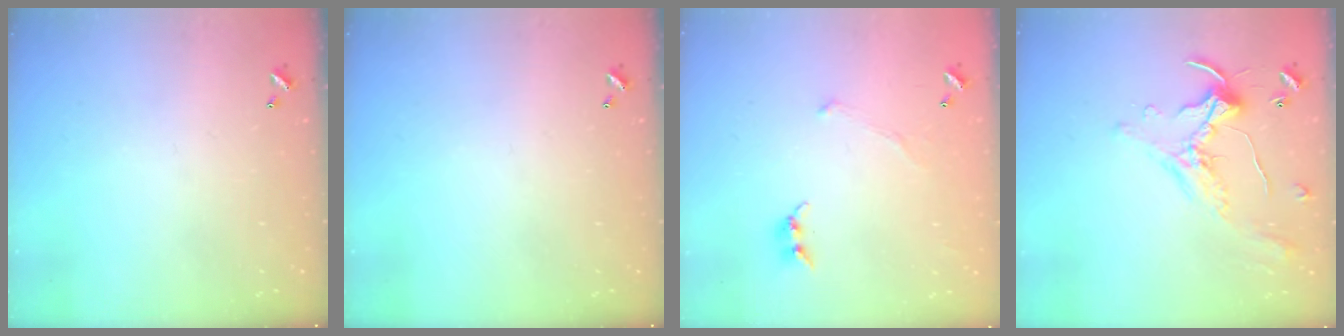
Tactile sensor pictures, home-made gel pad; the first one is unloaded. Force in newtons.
{"total": 0.0}
{"total": 4.5, "press": 4.5, "slide": 0.4}
{"total": 1.1, "press": 1.0, "slide": 0.4}